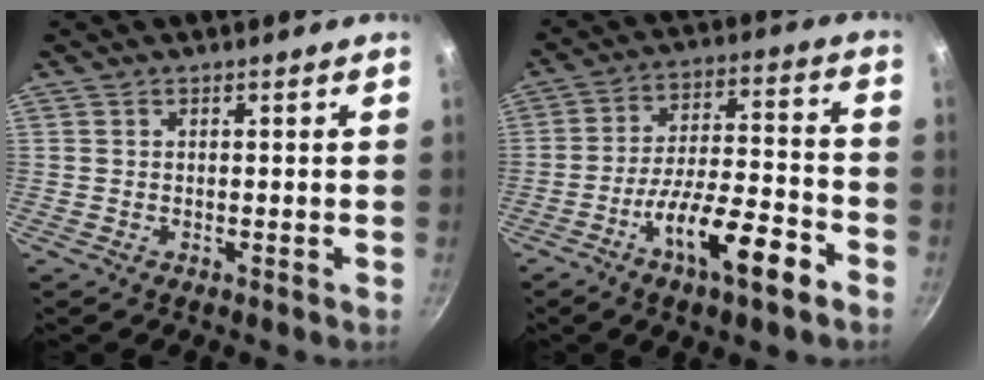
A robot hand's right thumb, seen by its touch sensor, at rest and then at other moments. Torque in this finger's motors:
{"motor_torque": [1.33, 1.30, 0.82, -0.94, 0.18]}